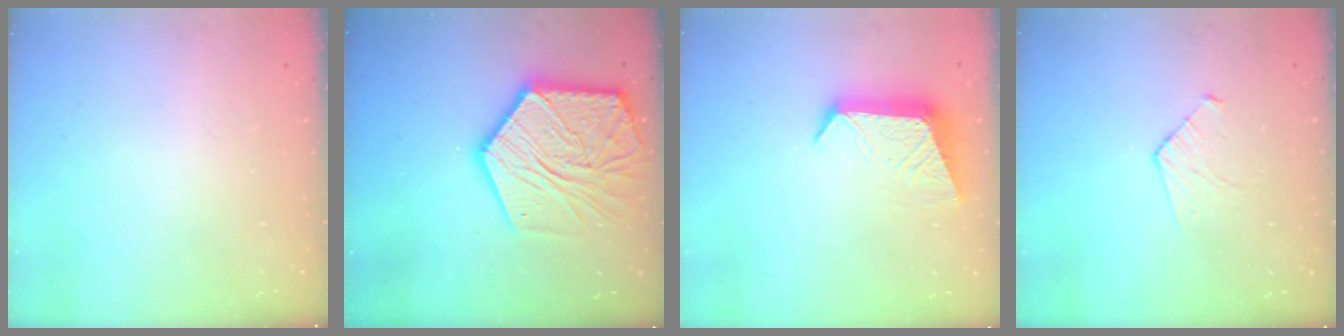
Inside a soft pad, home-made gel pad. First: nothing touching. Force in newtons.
{"total": 21.9, "press": 21.8, "slide": 1.7}
{"total": 10.4, "press": 10.3, "slide": 1.1}
{"total": 4.7, "press": 4.7, "slide": 0.4}